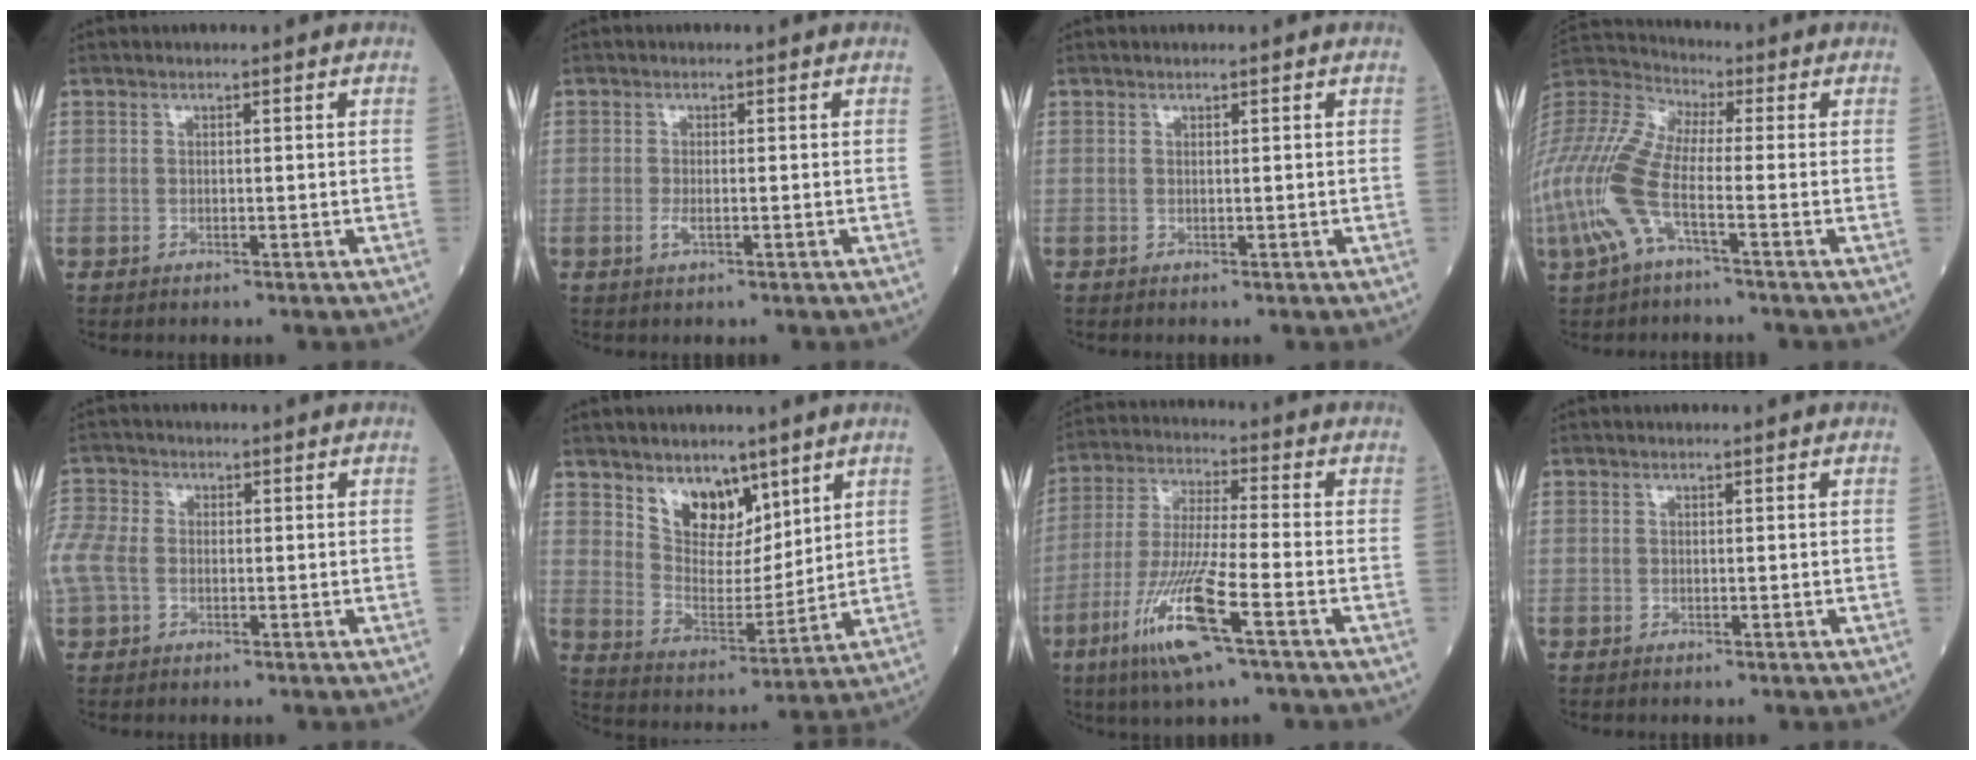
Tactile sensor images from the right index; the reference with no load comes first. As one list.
[{"total": 1.3, "force": [-0.4, 0.2, 1.2], "torque": [-0.030, -0.004, -0.008]}, {"total": 0.0}, {"total": 14.8, "force": [-4.7, 3.8, 13.5], "torque": [-0.328, 0.010, -0.096]}, {"total": 8.7, "force": [-0.6, 6.7, 5.4], "torque": [-0.176, 0.020, -0.009]}, {"total": 8.6, "force": [5.9, 4.8, 4.1], "torque": [-0.070, -0.004, 0.116]}, {"total": 12.8, "force": [-6.1, 0.5, 11.3], "torque": [-0.235, -0.022, -0.117]}, {"total": 0.0}]